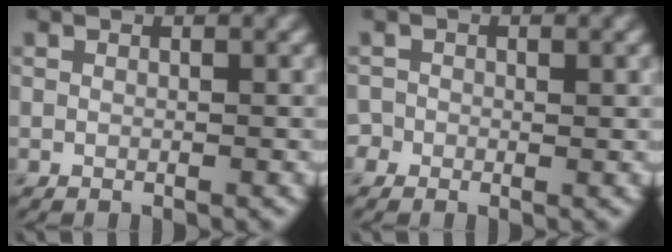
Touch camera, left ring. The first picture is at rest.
{"total": 0.9, "force": [-0.3, 0.8, 0.3], "torque": [-0.001, -0.004, -0.009]}